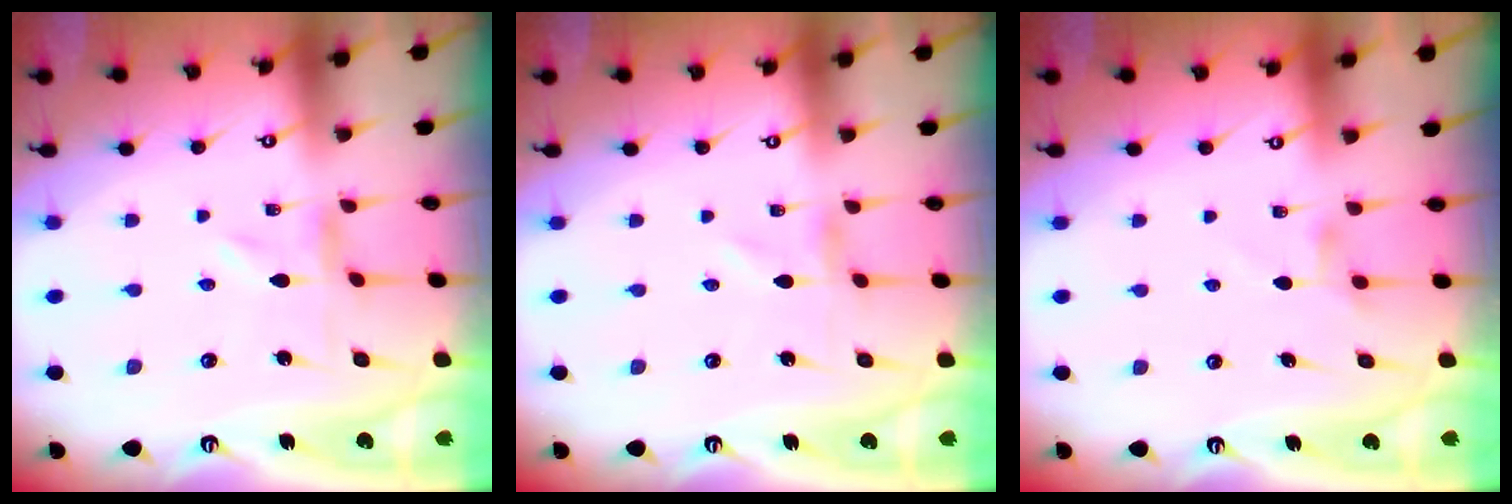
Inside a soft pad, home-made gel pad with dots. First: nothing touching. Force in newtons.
{"total": 1.0, "press": 1.0, "slide": 0.1}
{"total": 3.4, "press": 3.4, "slide": 0.4}